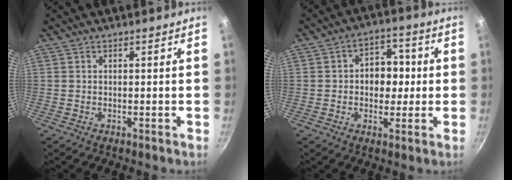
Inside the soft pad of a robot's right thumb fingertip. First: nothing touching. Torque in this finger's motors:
{"motor_torque": [-0.63, 0.47, -0.11, 0.37, 0.02]}